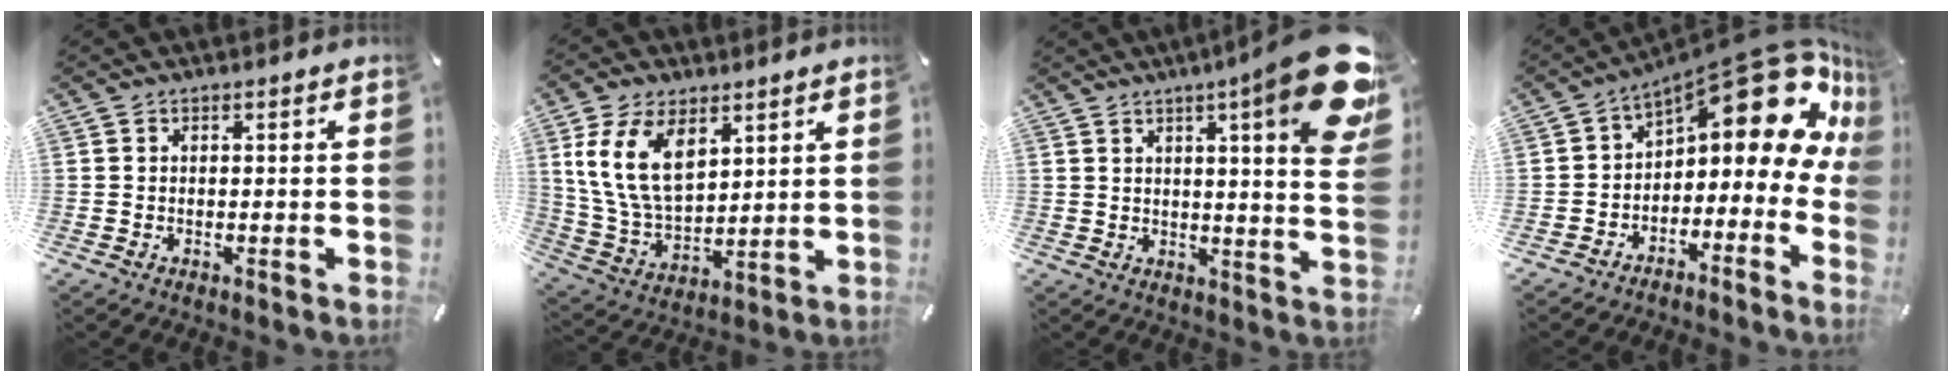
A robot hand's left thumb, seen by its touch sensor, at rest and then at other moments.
{"total": 13.4, "force": [5.7, 8.5, 8.7], "torque": [-0.207, -0.012, 0.103]}
{"total": 16.7, "force": [8.5, 2.3, 14.2], "torque": [-0.208, -0.052, 0.124]}
{"total": 17.4, "force": [9.7, 6.8, 12.7], "torque": [-0.158, -0.080, 0.158]}